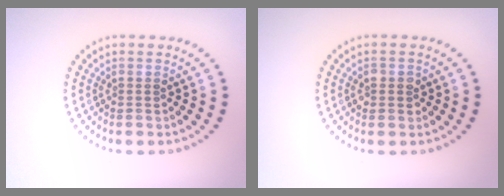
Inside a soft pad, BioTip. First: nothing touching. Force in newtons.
{"total": 1.4, "press": 1.4, "slide": 0.3}